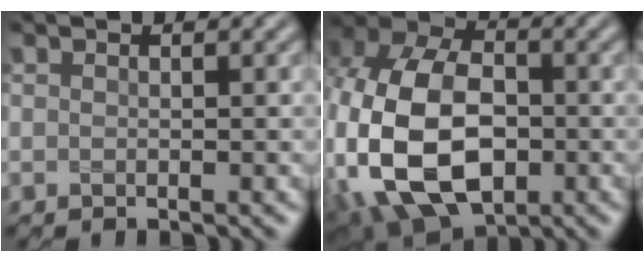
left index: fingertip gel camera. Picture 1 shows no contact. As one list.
[{"total": 16.2, "force": [-2.9, 11.1, 11.4], "torque": [-0.253, -0.028, -0.043]}]